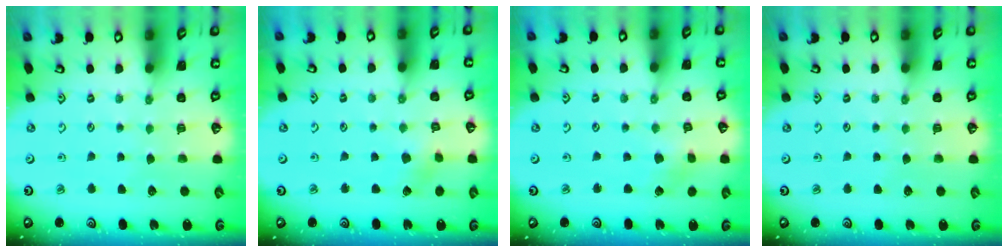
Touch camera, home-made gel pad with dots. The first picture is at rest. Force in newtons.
{"total": 2.5, "press": 2.3, "slide": 0.8}
{"total": 2.8, "press": 2.8, "slide": 0.4}
{"total": 0.0}